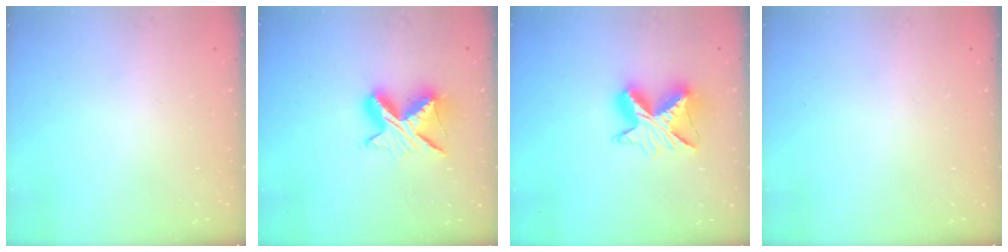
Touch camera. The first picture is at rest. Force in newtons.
{"total": 10.4, "press": 10.4, "slide": 0.9}
{"total": 10.4, "press": 10.4, "slide": 0.7}
{"total": 0.0}